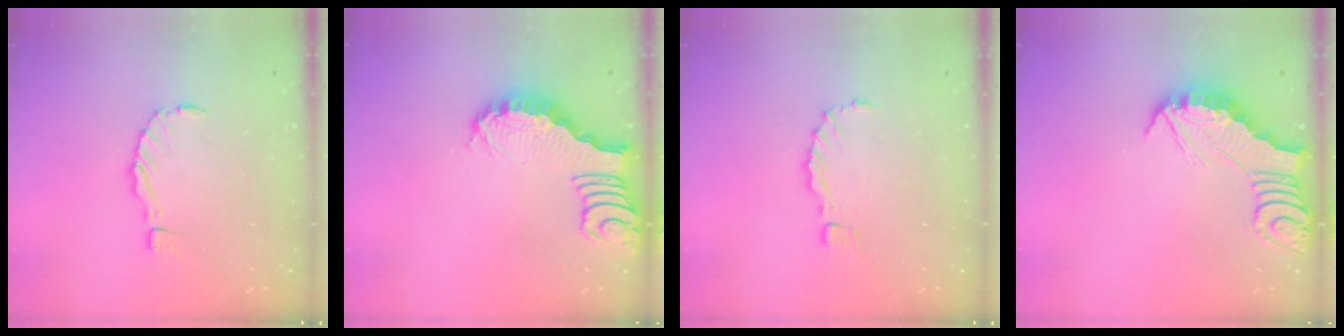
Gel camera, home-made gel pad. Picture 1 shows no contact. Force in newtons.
{"total": 2.5, "press": 2.4, "slide": 0.5}
{"total": 1.2, "press": 1.2, "slide": 0.3}
{"total": 2.7, "press": 2.7, "slide": 0.3}